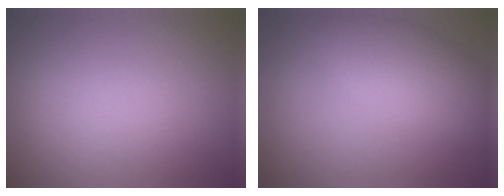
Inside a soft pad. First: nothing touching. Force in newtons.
{"total": 4.8, "press": 4.8, "slide": 0.3}